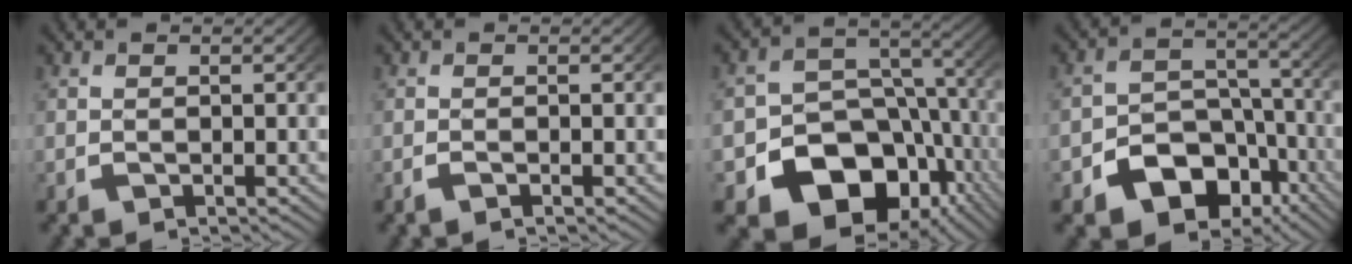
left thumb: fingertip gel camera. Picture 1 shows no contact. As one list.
[{"total": 0.7, "force": [-0.5, 0.1, 0.5], "torque": [-0.012, -0.001, -0.010]}, {"total": 15.3, "force": [-6.6, 11.2, 8.0], "torque": [-0.141, -0.063, -0.090]}, {"total": 9.3, "force": [-4.9, 6.6, 4.3], "torque": [-0.071, -0.040, -0.065]}]